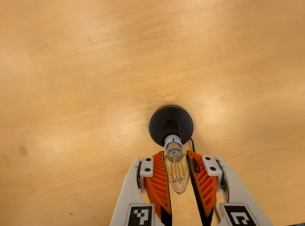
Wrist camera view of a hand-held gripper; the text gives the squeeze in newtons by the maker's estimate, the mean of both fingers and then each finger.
{"total": 11.7, "left": 11.5, "right": 11.9}